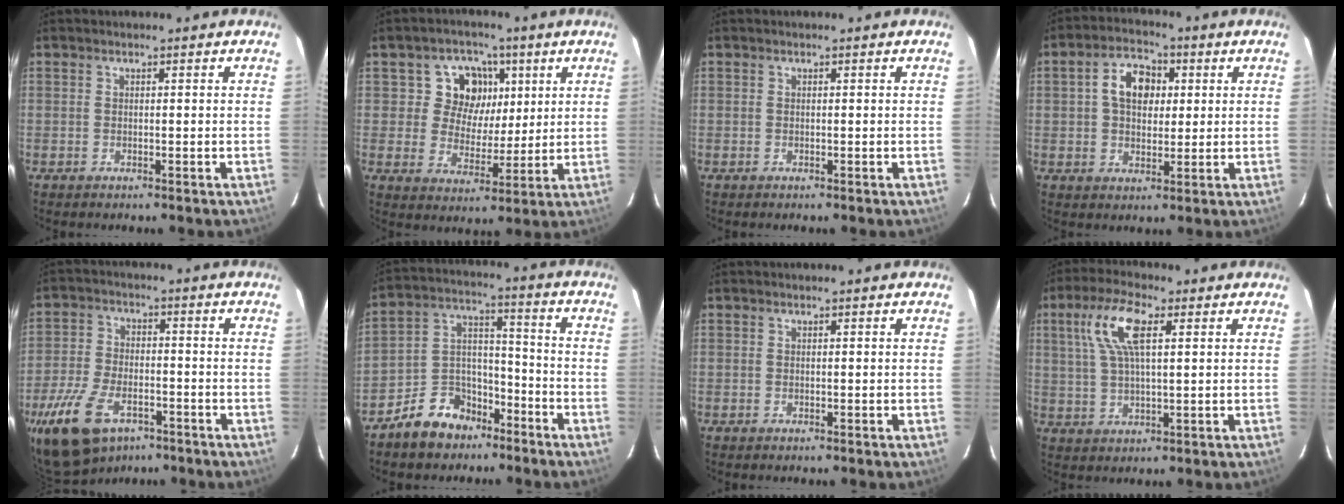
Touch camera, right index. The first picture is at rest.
{"total": 9.3, "force": [3.1, 8.2, 3.0], "torque": [-0.059, 0.001, 0.048]}
{"total": 0.0}
{"total": 7.9, "force": [1.8, 5.4, 5.5], "torque": [-0.100, 0.024, 0.030]}
{"total": 15.2, "force": [-9.2, 8.3, 8.7], "torque": [-0.207, -0.022, -0.167]}
{"total": 10.9, "force": [-7.6, 6.8, 3.9], "torque": [-0.081, 0.048, -0.119]}
{"total": 0.0}
{"total": 9.5, "force": [3.5, 3.1, 8.2], "torque": [-0.166, 0.018, 0.066]}